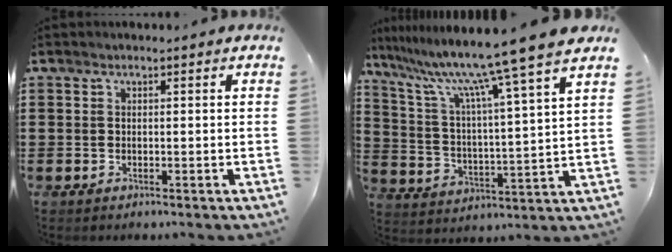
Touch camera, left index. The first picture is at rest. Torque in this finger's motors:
{"motor_torque": [1.65, 0.48, 1.05, 0.20]}